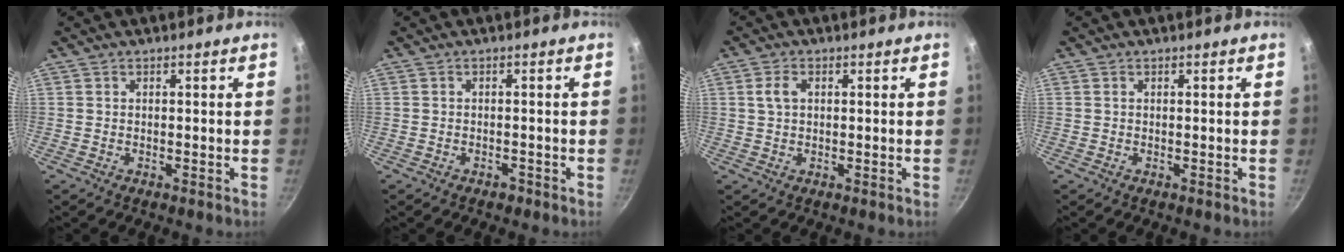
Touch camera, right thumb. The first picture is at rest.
{"total": 0.9, "force": [-0.7, 0.6, 0.2], "torque": [-0.002, 0.005, -0.011]}
{"total": 2.9, "force": [0.7, 1.9, 2.1], "torque": [-0.046, 0.007, 0.014]}
{"total": 0.0}